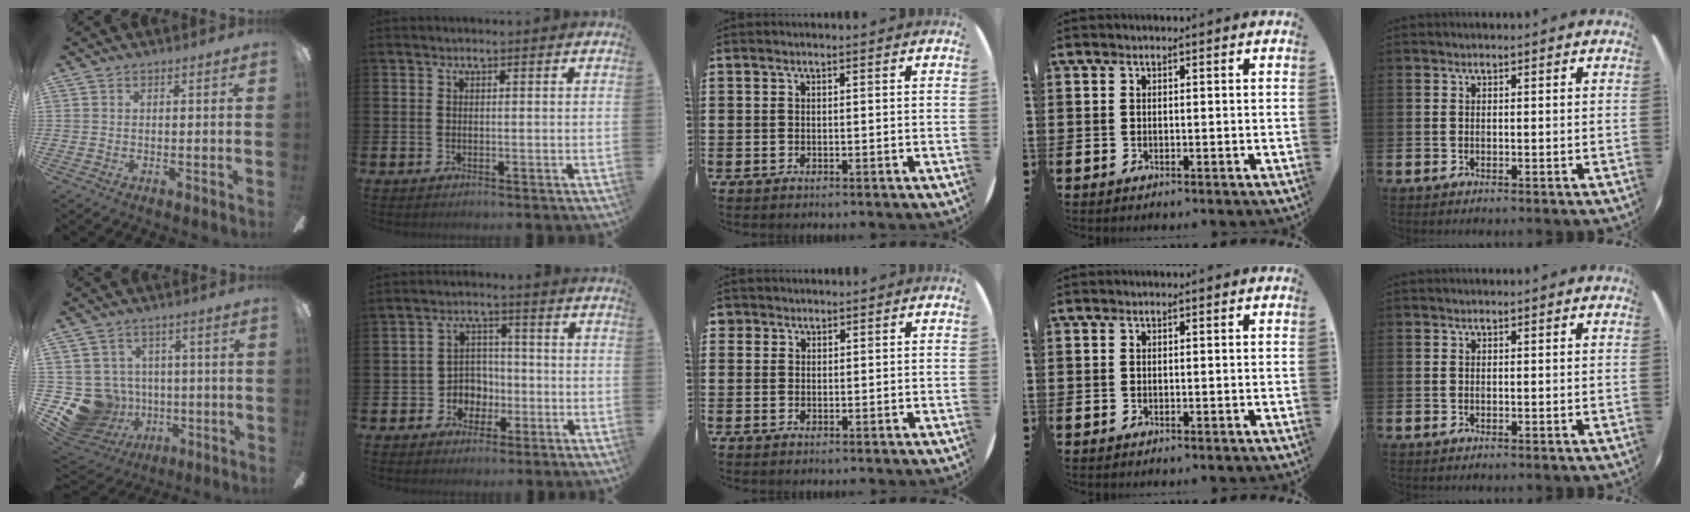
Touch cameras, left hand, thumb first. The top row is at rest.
{"thumb": {"total": 14.0, "force": [-3.0, 12.8, 5.0], "torque": [-0.139, 0.012, -0.036]}, "index": {"total": 4.2, "force": [-1.0, 4.0, 0.9], "torque": [-0.029, 0.002, -0.026]}, "middle": {"total": 1.1, "force": [0.9, 0.6, 0.0], "torque": [-0.002, 0.003, 0.019]}}